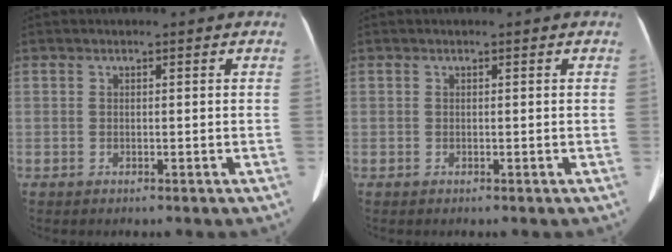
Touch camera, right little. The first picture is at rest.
{"total": 0.0}